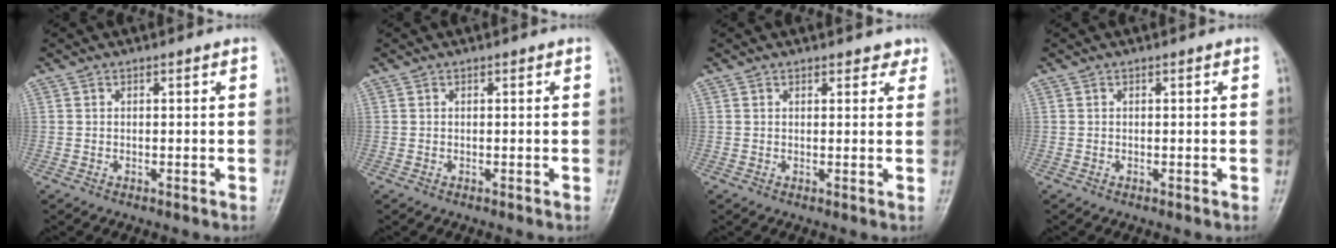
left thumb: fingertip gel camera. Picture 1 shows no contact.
{"total": 0.0}
{"total": 2.4, "force": [1.9, 1.3, 0.9], "torque": [0.013, -0.006, 0.017]}
{"total": 0.0}